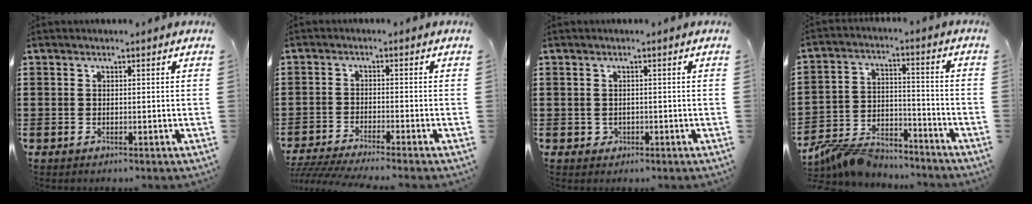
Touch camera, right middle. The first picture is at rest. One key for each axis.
{"total": 3.2, "fx": -3.0, "fy": -0.3, "fz": 1.2, "tx": -0.034, "ty": -0.010, "tz": -0.065}
{"total": 0.8, "fx": -0.1, "fy": 0.8, "fz": 0.3, "tx": -0.008, "ty": 0.006, "tz": -0.004}
{"total": 7.5, "fx": -7.3, "fy": 1.4, "fz": 1.2, "tx": -0.038, "ty": 0.006, "tz": -0.148}